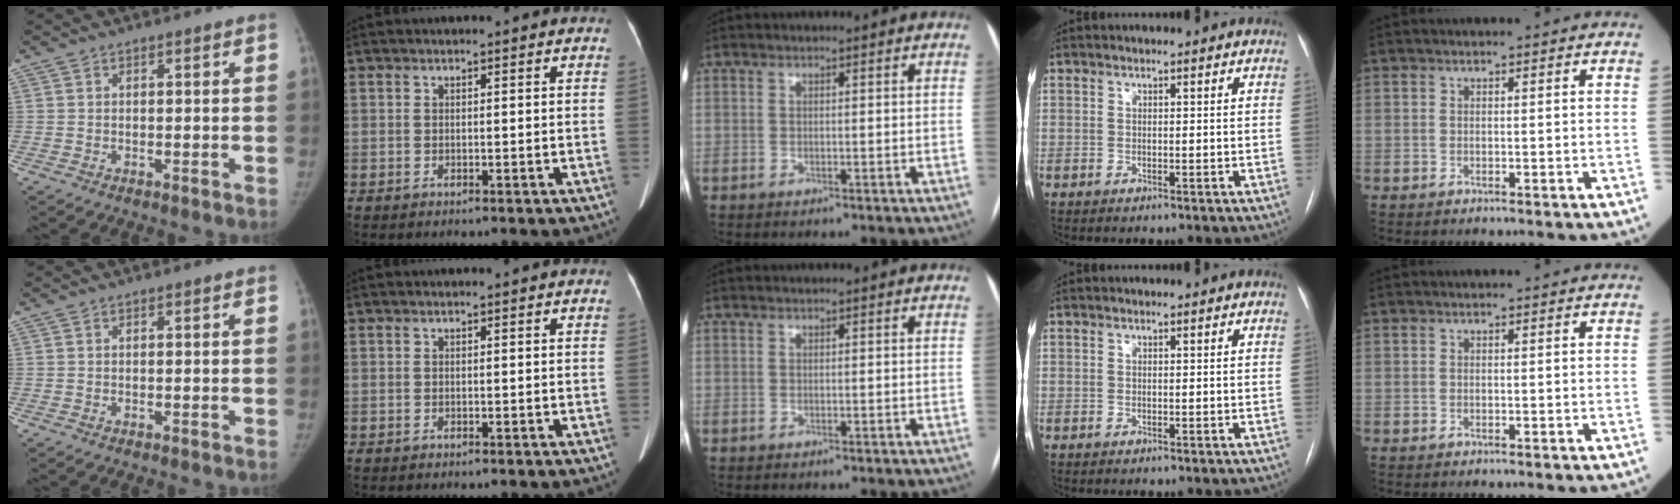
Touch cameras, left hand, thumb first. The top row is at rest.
{}